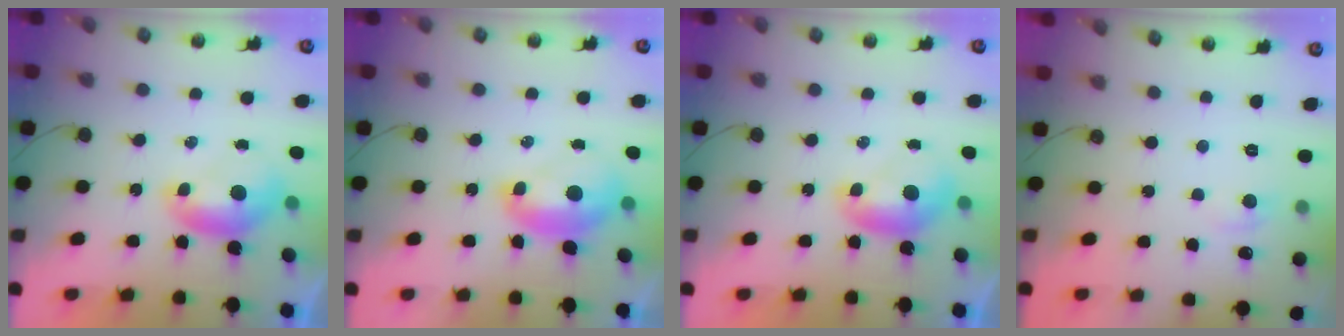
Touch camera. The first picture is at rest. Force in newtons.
{"total": 2.3, "press": 2.2, "slide": 0.6}
{"total": 0.0}
{"total": 0.9, "press": 0.4, "slide": 0.8}